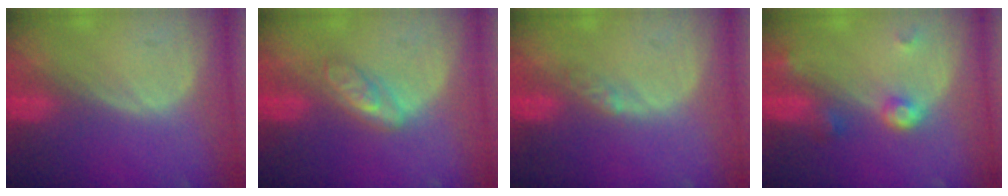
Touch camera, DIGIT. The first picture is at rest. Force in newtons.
{"total": 4.7, "press": 4.2, "slide": 2.2}
{"total": 2.2, "press": 1.7, "slide": 1.3}
{"total": 3.9, "press": 3.6, "slide": 1.5}